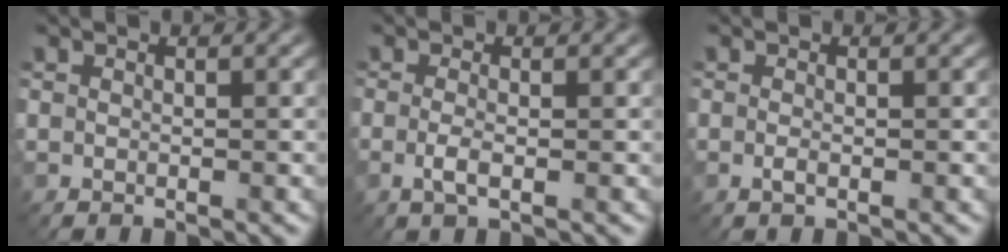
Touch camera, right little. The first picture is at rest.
{"total": 1.8, "force": [-0.4, 0.4, 1.6], "torque": [-0.037, -0.002, -0.013]}
{"total": 0.7, "force": [-0.2, 0.2, 0.7], "torque": [-0.015, -0.002, -0.005]}